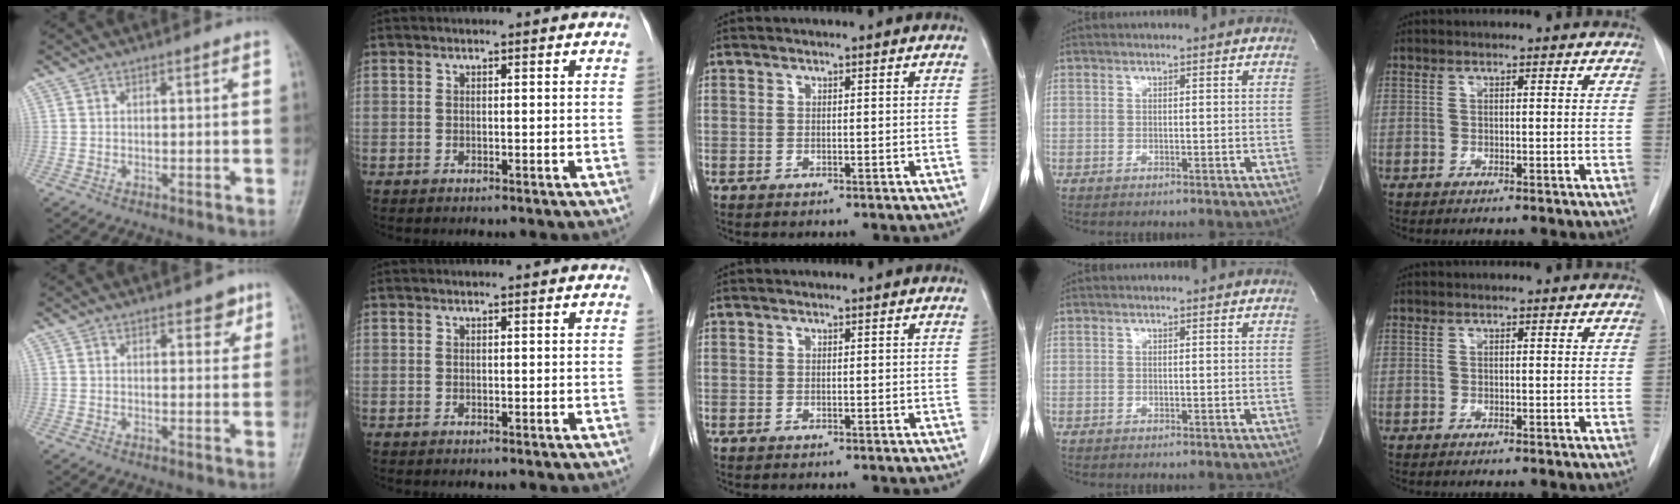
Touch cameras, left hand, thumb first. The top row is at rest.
{"thumb": {"total": 3.6, "force": [2.2, 1.7, 2.3], "torque": [-0.010, -0.010, 0.025]}, "index": {"total": 1.2, "force": [1.2, 0.1, 0.3], "torque": [-0.013, 0.008, 0.014]}}